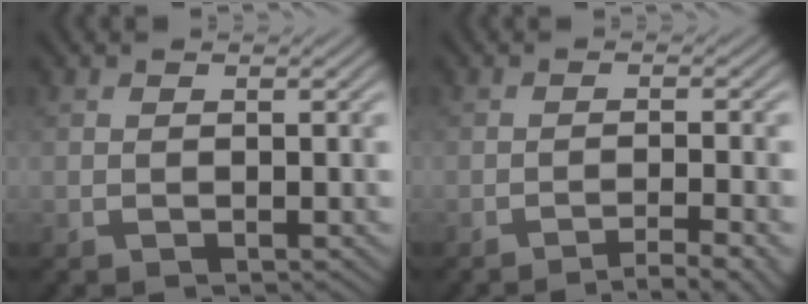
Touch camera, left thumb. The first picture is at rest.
{"total": 4.8, "force": [-3.3, 0.5, 3.5], "torque": [-0.045, 0.013, -0.062]}